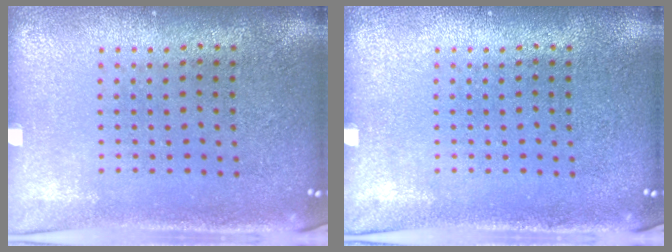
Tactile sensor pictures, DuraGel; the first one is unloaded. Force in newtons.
{"total": 0.0}